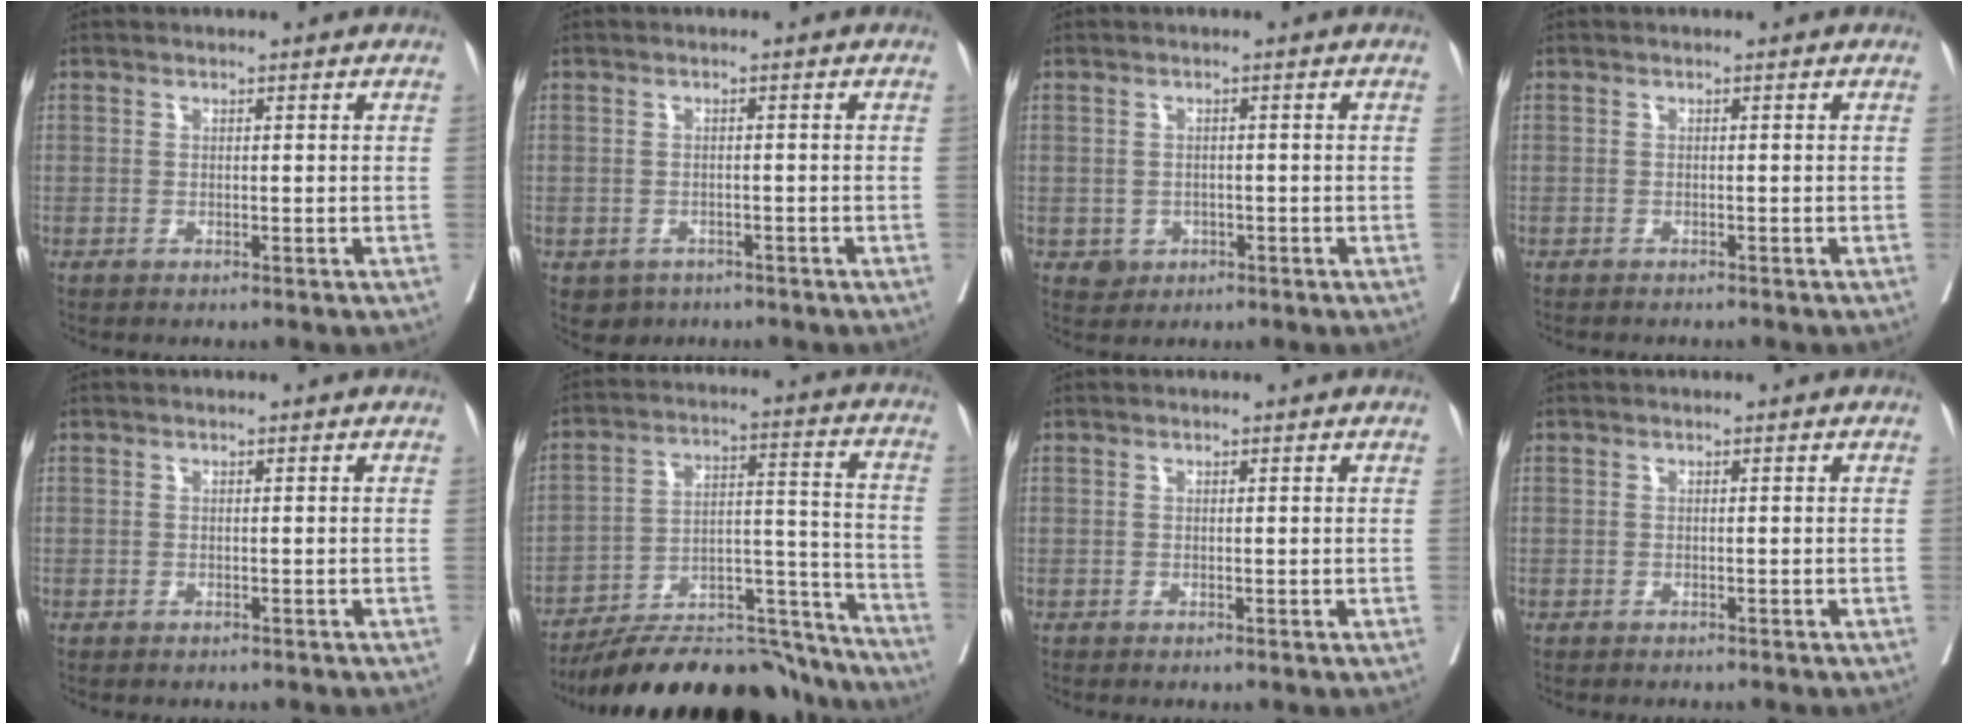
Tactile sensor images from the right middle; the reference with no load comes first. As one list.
[{"total": 2.7, "force": [-1.4, 2.2, 0.6], "torque": [-0.008, 0.005, -0.016]}, {"total": 2.5, "force": [-0.9, 2.2, 0.6], "torque": [-0.004, 0.005, -0.006]}, {"total": 2.1, "force": [-1.8, 0.2, 1.0], "torque": [-0.017, -0.003, -0.018]}, {"total": 1.2, "force": [-1.1, 0.4, 0.5], "torque": [-0.012, -0.001, -0.012]}, {"total": 24.6, "force": [-22.4, 4.7, 8.8], "torque": [-0.109, 0.025, -0.331]}, {"total": 0.0}, {"total": 1.7, "force": [-1.5, 0.2, 0.8], "torque": [-0.014, -0.002, -0.017]}]